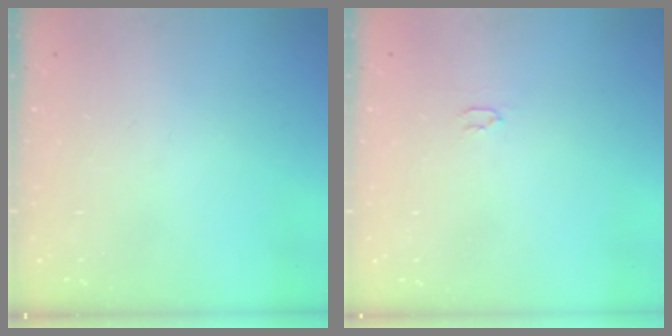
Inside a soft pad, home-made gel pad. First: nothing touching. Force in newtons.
{"total": 2.0, "press": 2.0, "slide": 0.3}